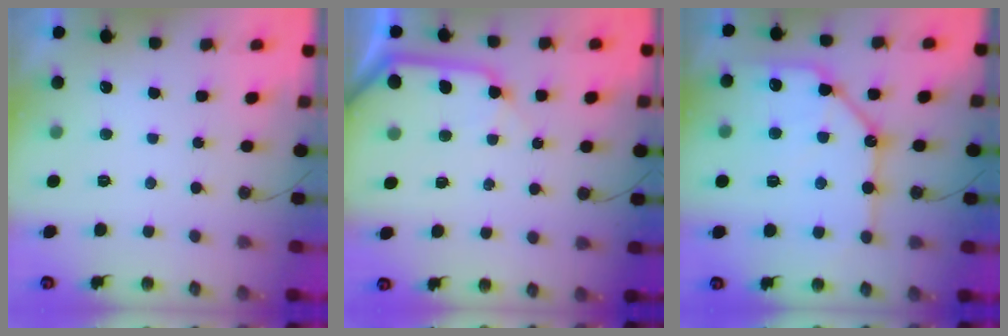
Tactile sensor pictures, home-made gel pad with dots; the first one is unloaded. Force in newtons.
{"total": 10.1, "press": 10.0, "slide": 1.1}
{"total": 16.3, "press": 16.2, "slide": 1.8}